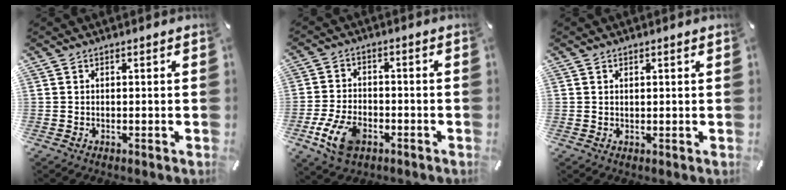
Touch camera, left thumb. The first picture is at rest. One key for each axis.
{"total": 9.3, "fx": -4.2, "fy": 5.7, "fz": 6.1, "tx": -0.136, "ty": 0.010, "tz": -0.074}
{"total": 0.7, "fx": 0.4, "fy": 0.2, "fz": 0.5, "tx": -0.009, "ty": 0.001, "tz": 0.008}